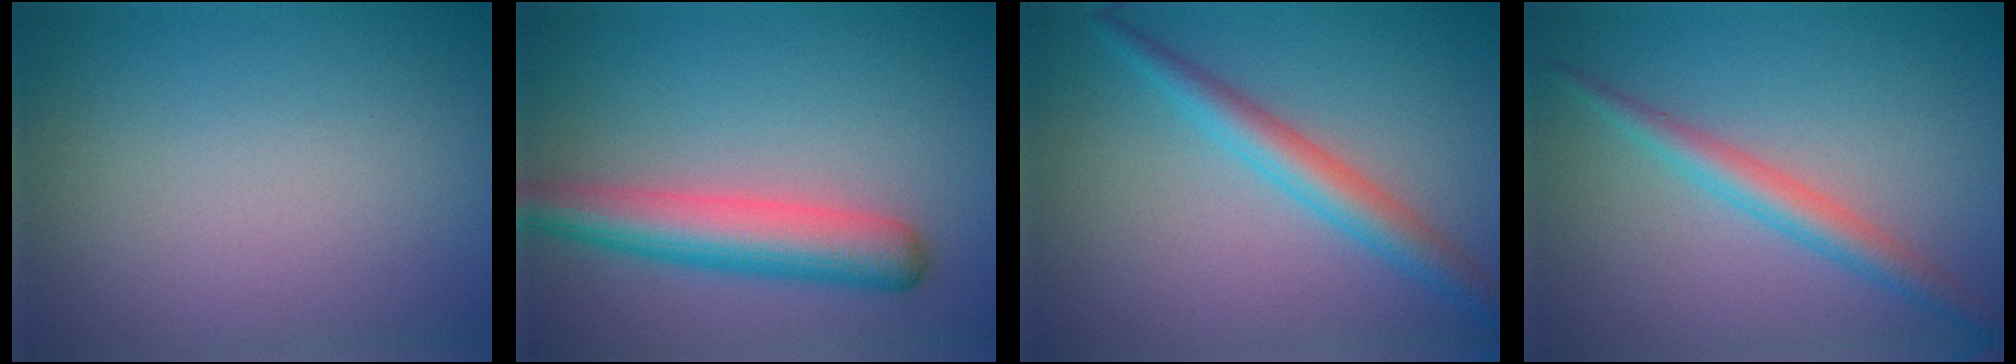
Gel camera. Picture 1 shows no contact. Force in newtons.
{"total": 5.7, "press": 5.7, "slide": 0.2}
{"total": 3.5, "press": 3.5, "slide": 0.1}
{"total": 2.9, "press": 2.9, "slide": 0.1}